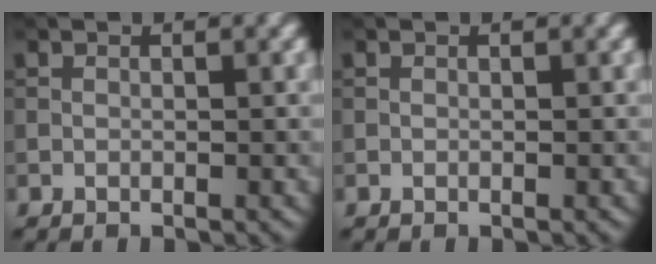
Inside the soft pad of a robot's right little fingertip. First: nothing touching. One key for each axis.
{"total": 0.0}